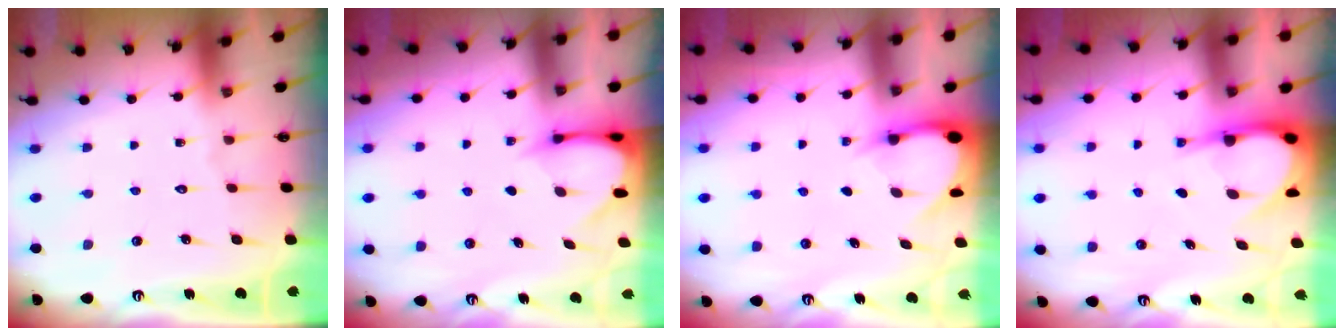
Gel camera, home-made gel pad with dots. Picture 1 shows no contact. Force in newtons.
{"total": 3.4, "press": 3.4, "slide": 0.3}
{"total": 3.2, "press": 3.2, "slide": 0.2}
{"total": 6.5, "press": 6.4, "slide": 0.8}